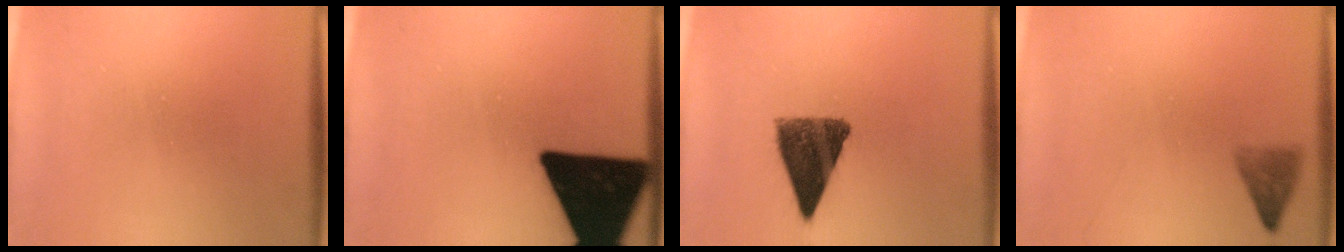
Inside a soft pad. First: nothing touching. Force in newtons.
{"total": 18.7}
{"total": 9.4}
{"total": 2.0}